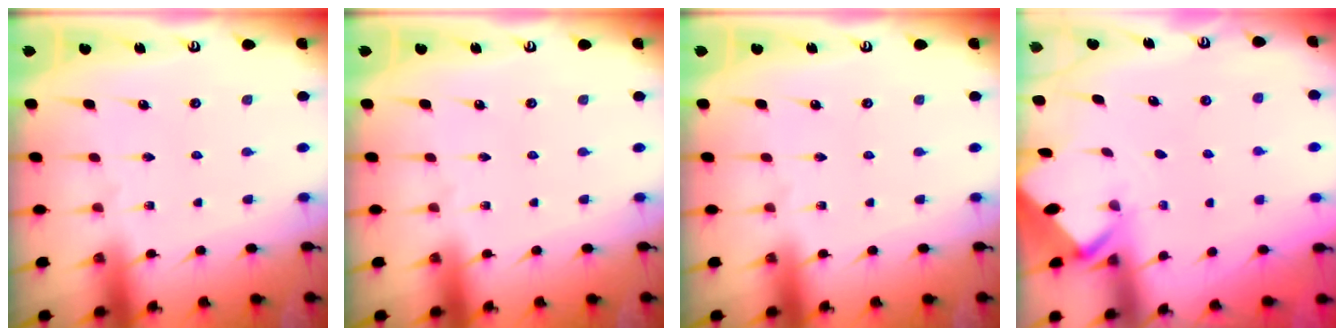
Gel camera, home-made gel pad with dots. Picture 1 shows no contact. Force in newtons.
{"total": 0.0}
{"total": 0.0}
{"total": 1.9, "press": 1.9, "slide": 0.2}